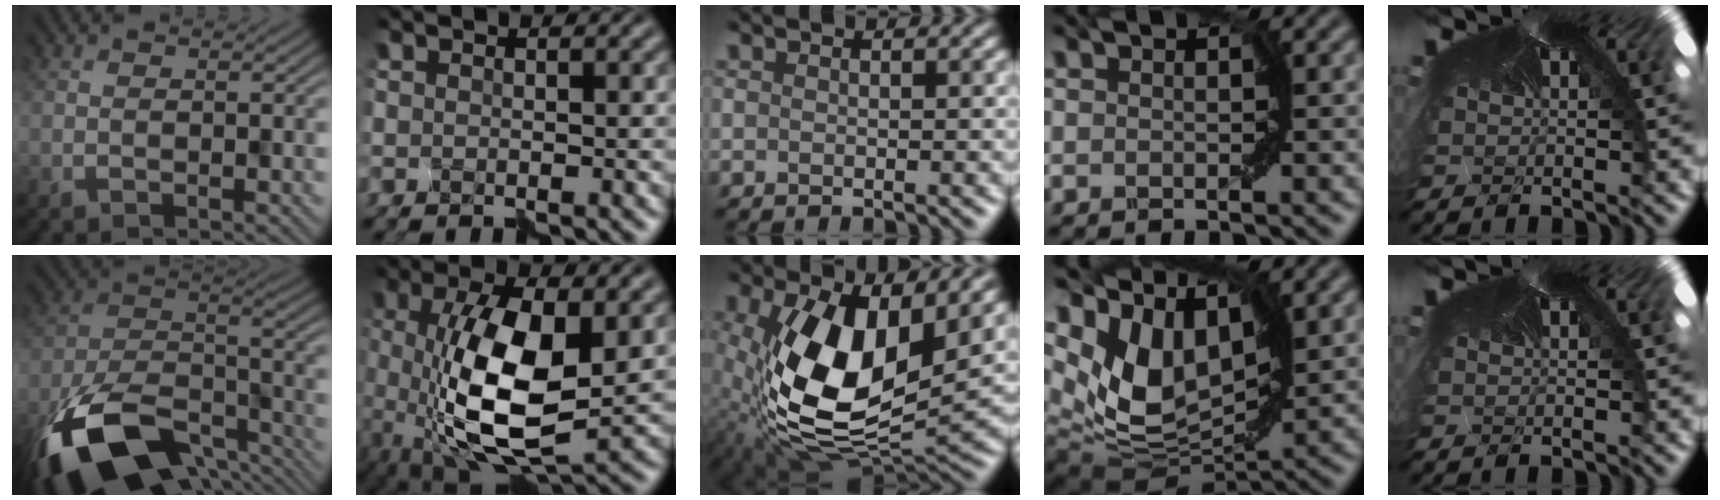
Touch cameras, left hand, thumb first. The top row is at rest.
{"thumb": {"total": 17.4, "force": [-11.2, 7.6, 10.9], "torque": [-0.230, -0.046, -0.175]}, "index": {"total": 10.8, "force": [-0.3, 4.4, 9.9], "torque": [-0.205, -0.011, 0.003]}, "middle": {"total": 12.8, "force": [1.2, 6.7, 10.8], "torque": [-0.229, -0.025, 0.022]}, "ring": {"total": 8.7, "force": [3.9, 5.1, 5.9], "torque": [-0.127, -0.008, 0.073]}}